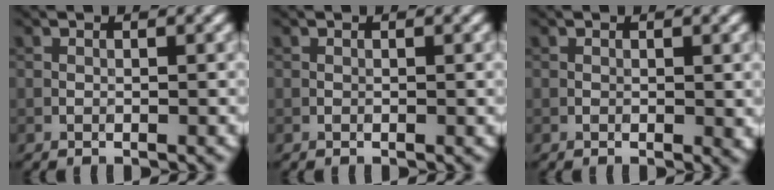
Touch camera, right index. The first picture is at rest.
{"total": 0.0}
{"total": 0.9, "force": [0.3, 0.5, 0.7], "torque": [-0.008, -0.001, 0.006]}